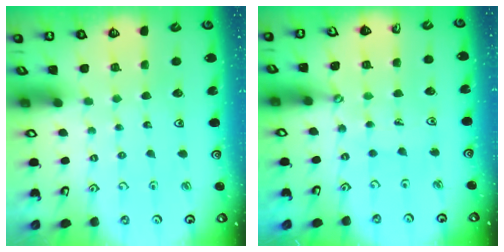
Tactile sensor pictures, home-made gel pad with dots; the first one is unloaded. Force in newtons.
{"total": 1.0, "press": 1.0, "slide": 0.2}